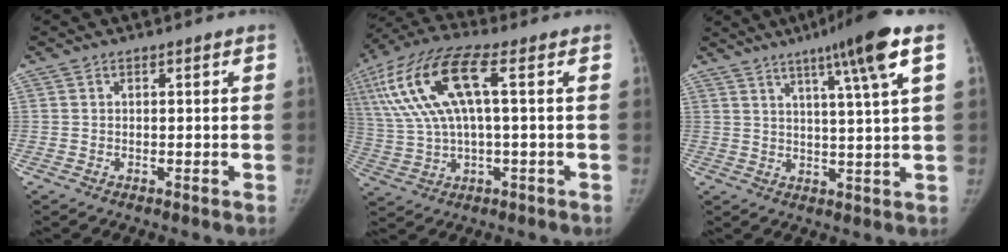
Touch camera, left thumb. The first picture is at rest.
{"total": 16.5, "force": [3.9, 5.2, 15.2], "torque": [-0.348, 0.030, 0.077]}
{"total": 11.9, "force": [6.1, -0.4, 10.2], "torque": [-0.157, -0.013, 0.089]}